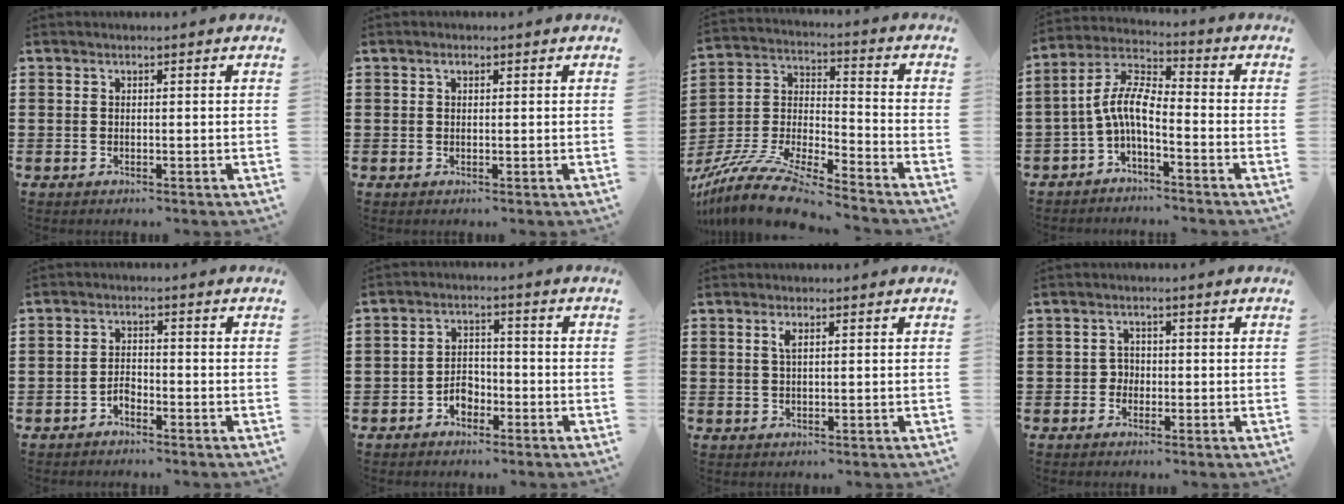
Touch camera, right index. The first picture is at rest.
{"total": 0.8, "force": [0.3, 0.5, 0.6], "torque": [-0.013, 0.002, 0.006]}
{"total": 11.7, "force": [-10.6, 1.0, 4.9], "torque": [-0.111, 0.010, -0.214]}
{"total": 6.8, "force": [-2.0, 2.3, 6.1], "torque": [-0.149, -0.018, -0.049]}
{"total": 1.9, "force": [-1.7, 0.8, 0.5], "torque": [-0.016, 0.003, -0.035]}
{"total": 3.3, "force": [-2.1, 2.2, 1.2], "torque": [-0.027, 0.006, -0.044]}
{"total": 1.6, "force": [0.6, 0.5, 1.4], "torque": [-0.029, 0.005, 0.008]}
{"total": 1.8, "force": [-0.6, 1.6, 0.6], "torque": [-0.017, 0.003, -0.015]}